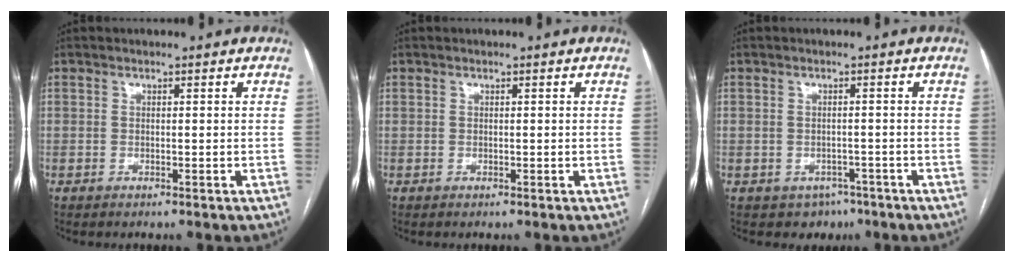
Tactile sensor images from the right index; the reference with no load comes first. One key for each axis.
{"total": 0.0}
{"total": 3.5, "fx": -2.1, "fy": 2.7, "fz": 0.9, "tx": -0.003, "ty": 0.006, "tz": -0.021}